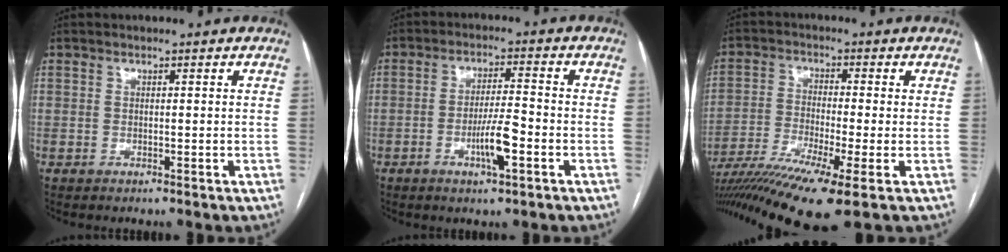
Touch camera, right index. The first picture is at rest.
{"total": 6.2, "force": [-2.4, 0.8, 5.6], "torque": [-0.107, 0.000, -0.041]}
{"total": 14.5, "force": [-9.2, 0.3, 11.2], "torque": [-0.205, -0.032, -0.158]}